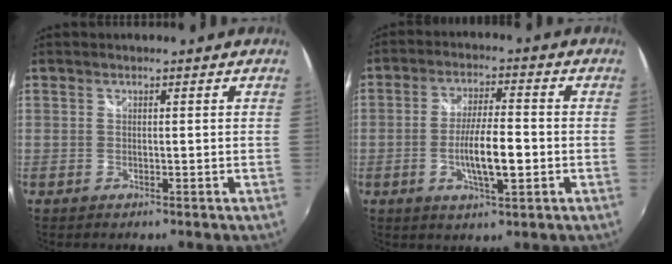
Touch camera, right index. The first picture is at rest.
{"total": 8.5, "force": [-2.1, 1.8, 8.0], "torque": [-0.149, -0.005, -0.034]}